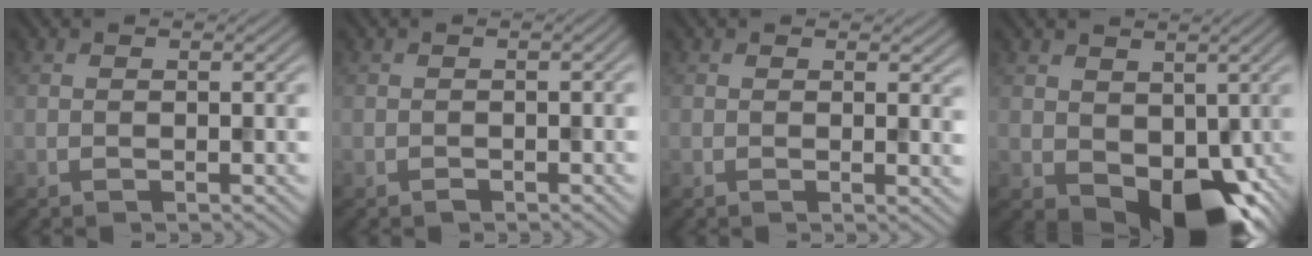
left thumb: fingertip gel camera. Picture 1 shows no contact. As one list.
[{"total": 0.9, "force": [-0.6, 0.4, 0.5], "torque": [-0.009, -0.001, -0.008]}, {"total": 1.6, "force": [0.8, 0.5, 1.2], "torque": [-0.018, -0.006, 0.014]}, {"total": 8.7, "force": [-0.8, 6.0, 6.2], "torque": [-0.102, -0.025, -0.002]}]